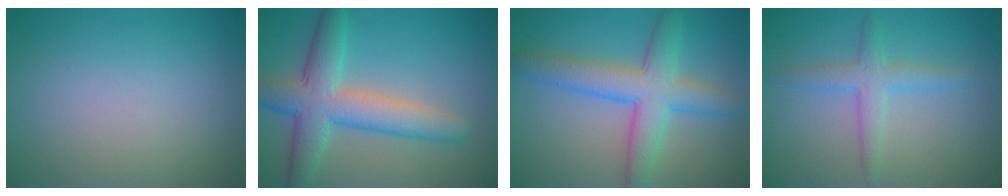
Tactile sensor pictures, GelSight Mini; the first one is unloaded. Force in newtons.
{"total": 6.8, "press": 6.8, "slide": 0.3}
{"total": 6.2, "press": 6.2, "slide": 0.2}
{"total": 2.7, "press": 2.7, "slide": 0.1}